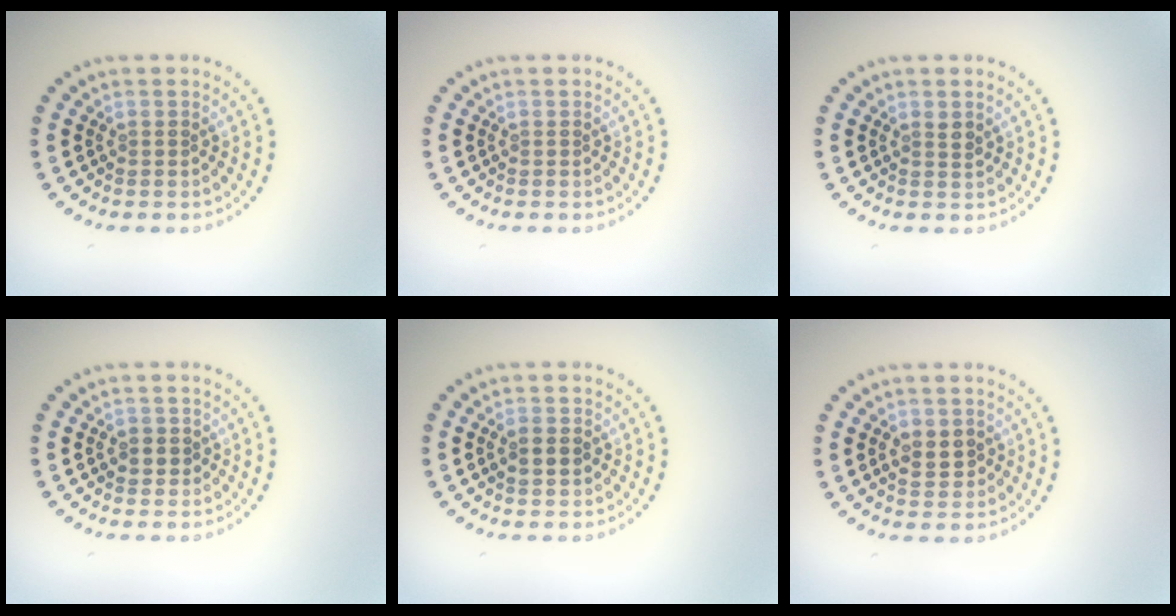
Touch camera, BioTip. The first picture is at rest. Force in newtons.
{"total": 0.0}
{"total": 0.9, "press": 0.8, "slide": 0.4}
{"total": 1.5, "press": 1.4, "slide": 0.5}
{"total": 2.4, "press": 2.3, "slide": 0.1}
{"total": 2.3, "press": 2.2, "slide": 0.3}